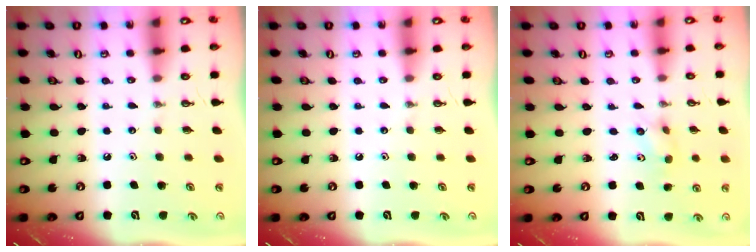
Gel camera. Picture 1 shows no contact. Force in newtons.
{"total": 0.0}
{"total": 3.8, "press": 3.5, "slide": 1.5}